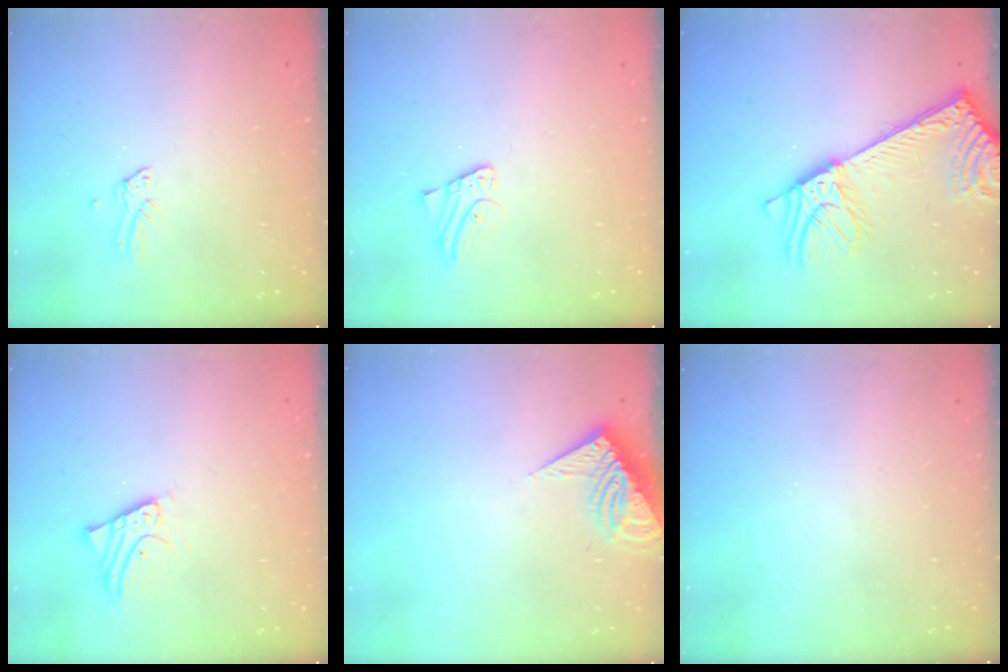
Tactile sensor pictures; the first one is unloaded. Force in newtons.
{"total": 2.7, "press": 2.7, "slide": 0.2}
{"total": 11.2, "press": 10.8, "slide": 3.0}
{"total": 3.5, "press": 3.5, "slide": 0.3}
{"total": 8.0, "press": 7.9, "slide": 0.8}
{"total": 0.0}